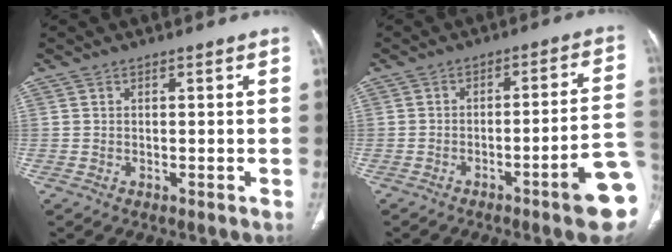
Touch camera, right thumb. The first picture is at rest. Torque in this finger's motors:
{"motor_torque": [1.90, 0.91, 0.78, -1.08, 0.27]}